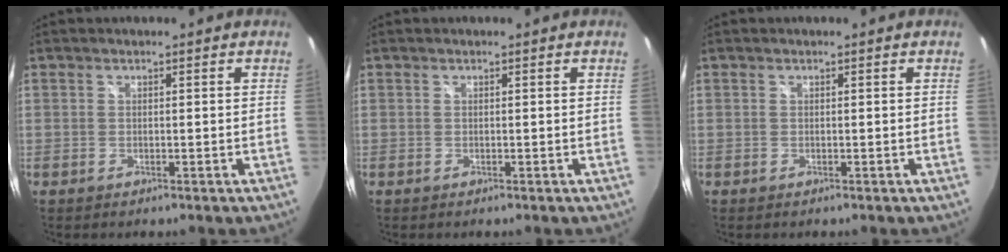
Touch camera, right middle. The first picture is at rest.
{"total": 0.0}
{"total": 0.0}